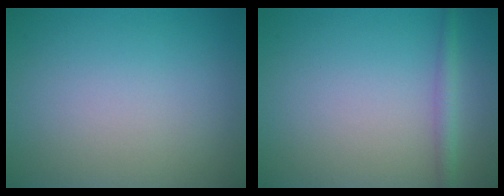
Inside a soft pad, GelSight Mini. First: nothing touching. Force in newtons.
{"total": 1.7, "press": 1.7, "slide": 0.1}